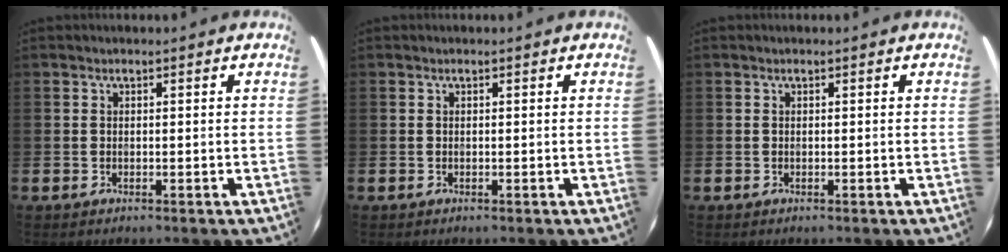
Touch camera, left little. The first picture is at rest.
{"total": 0.0}
{"total": 0.0}